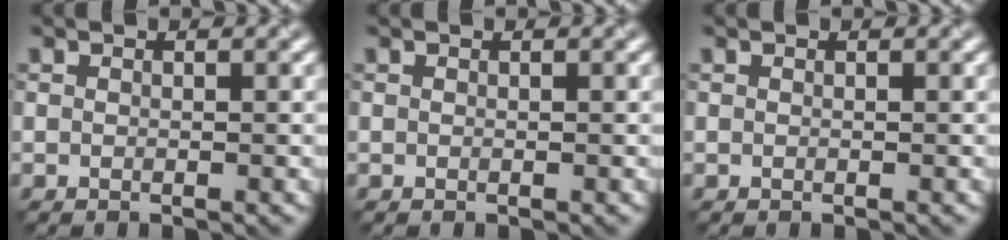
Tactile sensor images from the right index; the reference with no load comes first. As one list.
[{"total": 0.0}, {"total": 0.0}]